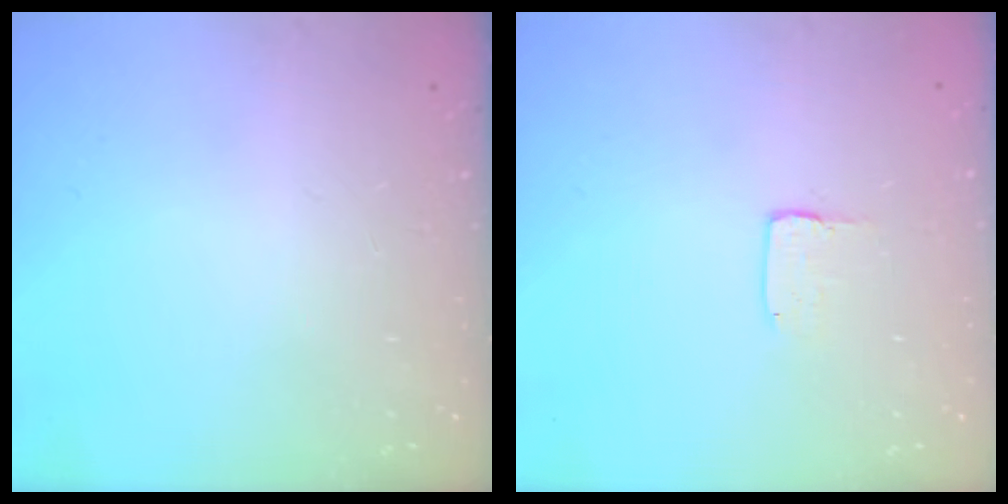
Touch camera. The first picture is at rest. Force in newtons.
{"total": 2.0, "press": 2.0, "slide": 0.0}